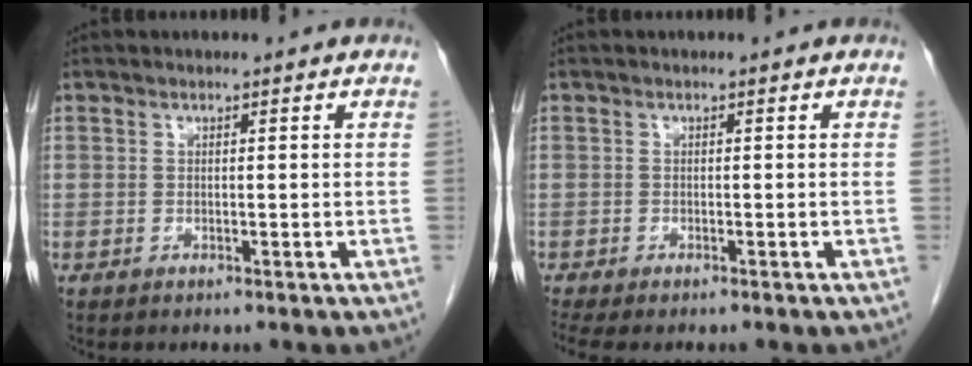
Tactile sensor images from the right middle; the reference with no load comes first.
{"total": 4.1, "force": [-3.4, 1.1, 2.1], "torque": [-0.028, -0.008, -0.052]}